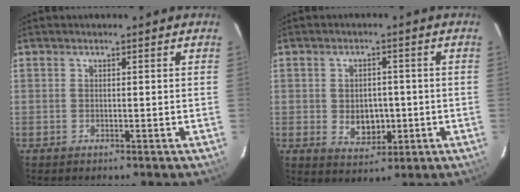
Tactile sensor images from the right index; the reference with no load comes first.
{"total": 6.1, "force": [-0.9, 4.6, 4.0], "torque": [-0.072, -0.002, -0.003]}